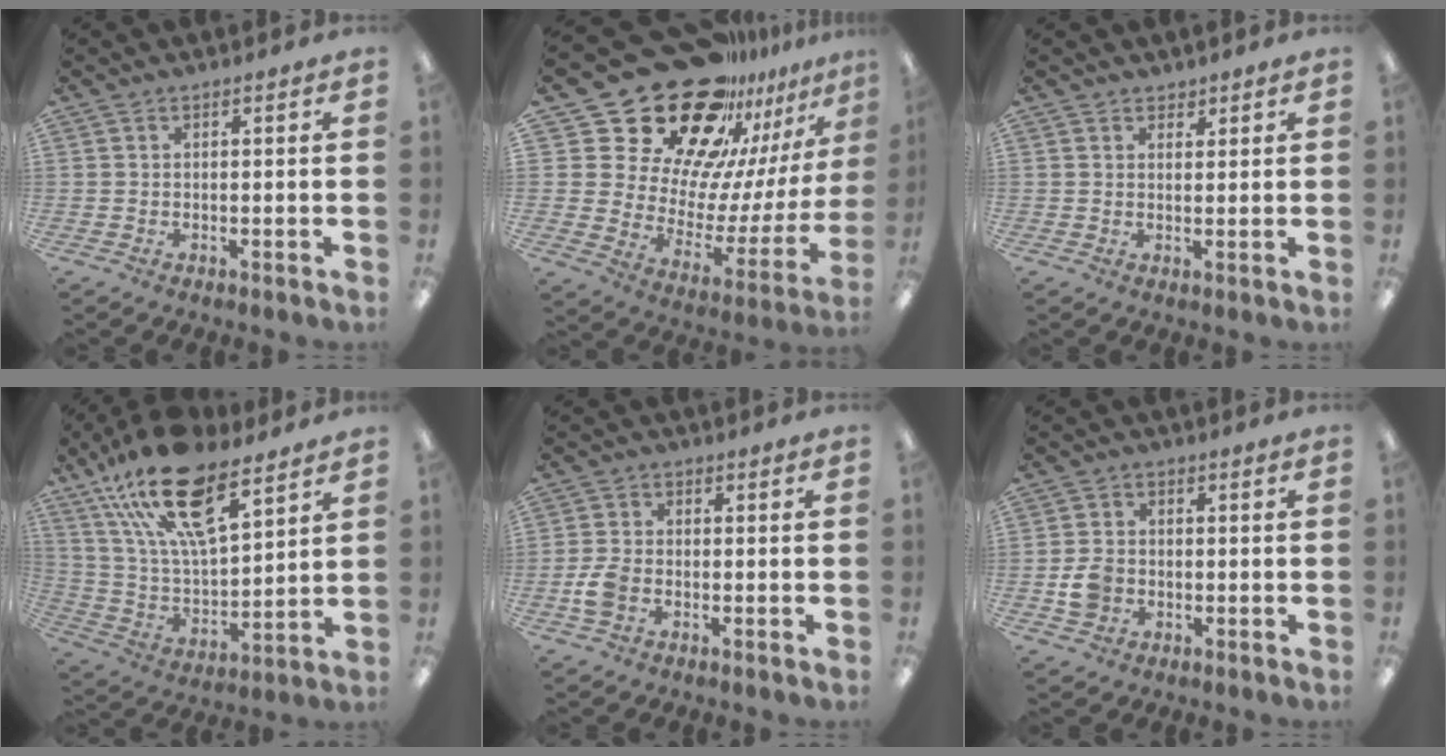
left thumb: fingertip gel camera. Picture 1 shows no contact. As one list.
[{"total": 31.7, "force": [23.1, 16.3, 14.3], "torque": [-0.234, -0.179, 0.439]}, {"total": 1.7, "force": [1.5, 0.8, 0.0], "torque": [0.008, -0.005, 0.028]}, {"total": 22.2, "force": [14.0, 9.1, 14.6], "torque": [-0.269, -0.069, 0.247]}, {"total": 5.3, "force": [-1.9, 3.7, 3.3], "torque": [-0.071, 0.008, -0.037]}, {"total": 5.3, "force": [-1.3, 4.4, 2.5], "torque": [-0.041, 0.006, -0.024]}]